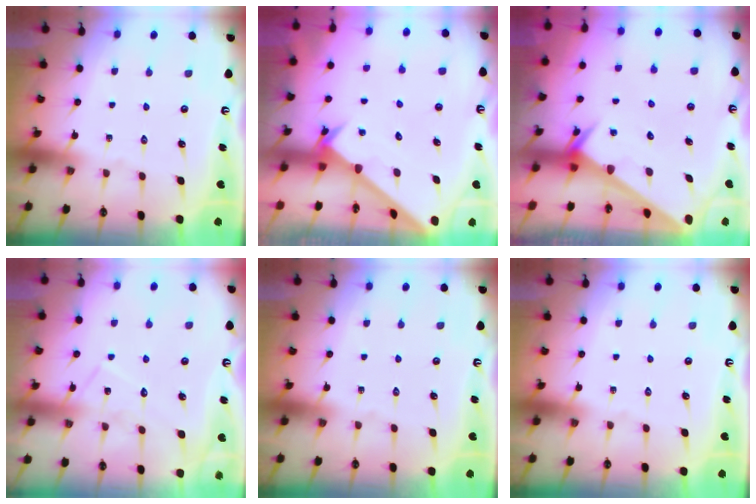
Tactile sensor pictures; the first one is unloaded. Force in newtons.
{"total": 2.4, "press": 2.4, "slide": 0.2}
{"total": 2.3, "press": 2.3, "slide": 0.0}
{"total": 8.7, "press": 8.7, "slide": 0.6}
{"total": 0.0}
{"total": 0.0}